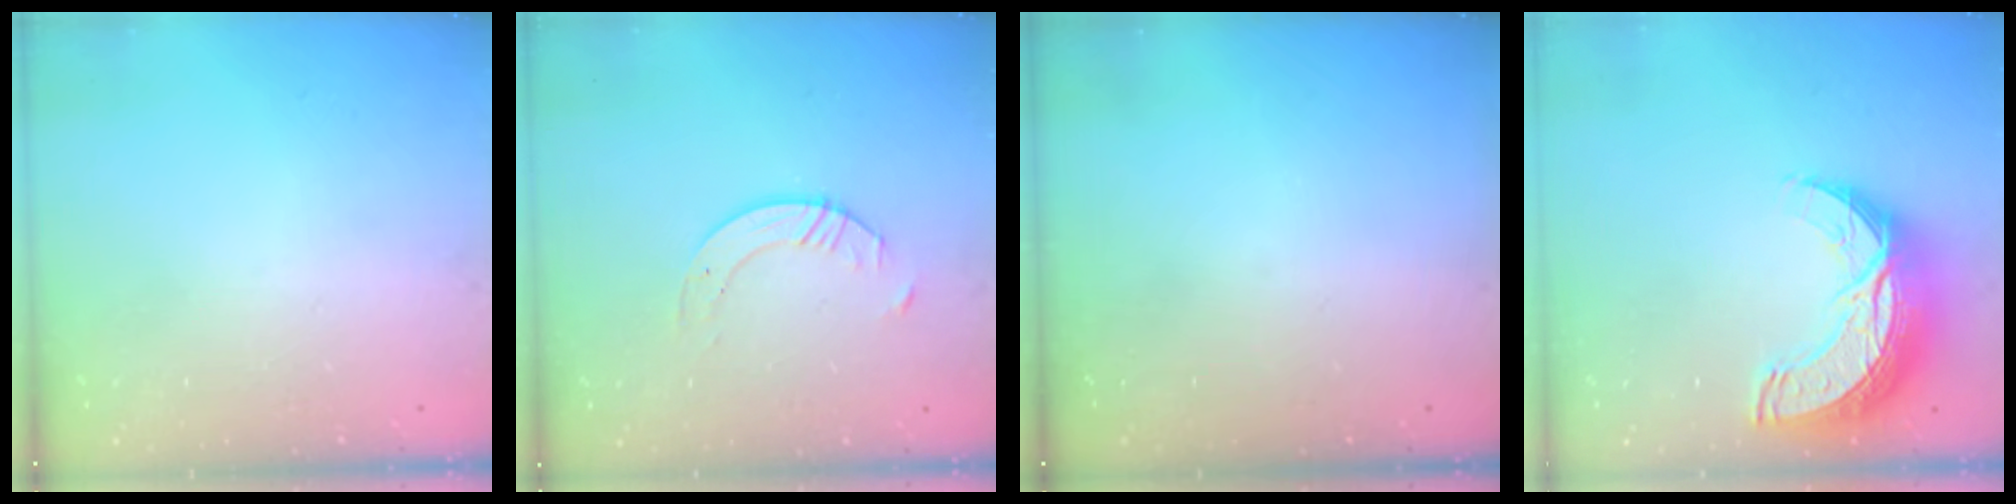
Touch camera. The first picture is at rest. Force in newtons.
{"total": 5.0, "press": 5.0, "slide": 0.5}
{"total": 0.0}
{"total": 15.0, "press": 14.9, "slide": 1.0}